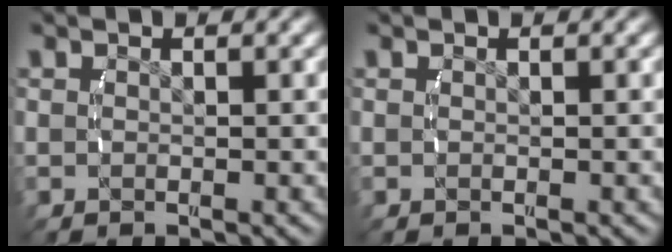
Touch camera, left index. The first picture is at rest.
{"total": 0.0}